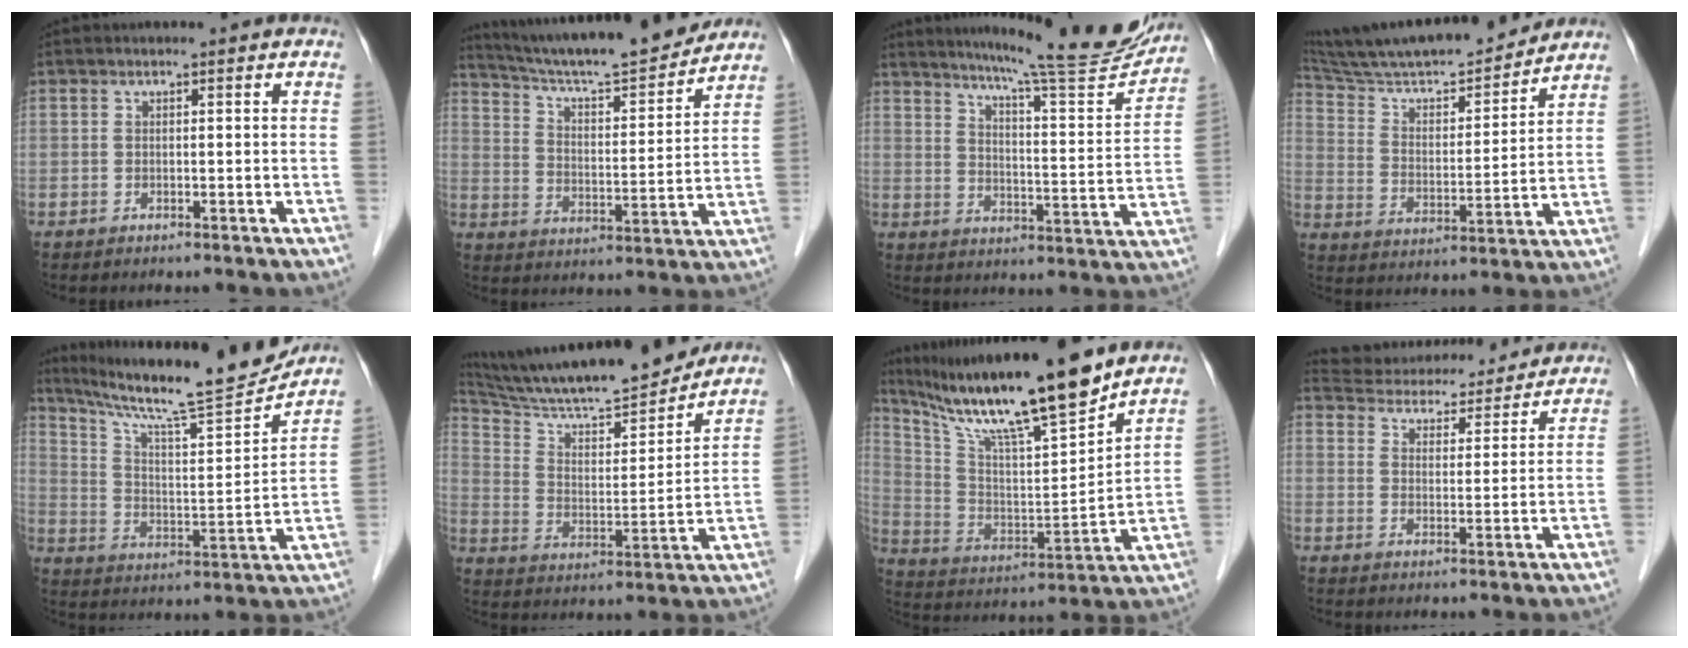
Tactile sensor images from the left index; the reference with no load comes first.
{"total": 18.0, "force": [16.6, 0.6, 6.9], "torque": [-0.118, -0.003, 0.257]}
{"total": 19.3, "force": [17.5, 0.3, 8.2], "torque": [-0.121, -0.055, 0.228]}
{"total": 20.3, "force": [18.7, 2.0, 7.9], "torque": [-0.135, 0.006, 0.301]}
{"total": 18.9, "force": [17.0, -0.1, 8.2], "torque": [-0.141, -0.019, 0.268]}
{"total": 20.9, "force": [18.8, 1.6, 9.0], "torque": [-0.155, 0.000, 0.300]}
{"total": 20.7, "force": [16.8, 0.6, 12.0], "torque": [-0.214, -0.001, 0.293]}
{"total": 18.1, "force": [17.0, 4.5, 4.6], "torque": [-0.076, 0.026, 0.237]}